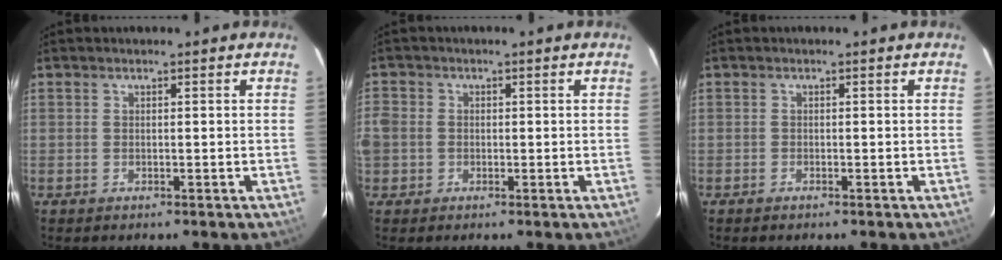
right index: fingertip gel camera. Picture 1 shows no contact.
{"total": 4.2, "force": [-1.0, 3.7, 1.5], "torque": [-0.035, 0.003, -0.024]}
{"total": 0.6, "force": [-0.6, 0.1, 0.2], "torque": [-0.006, -0.001, -0.011]}